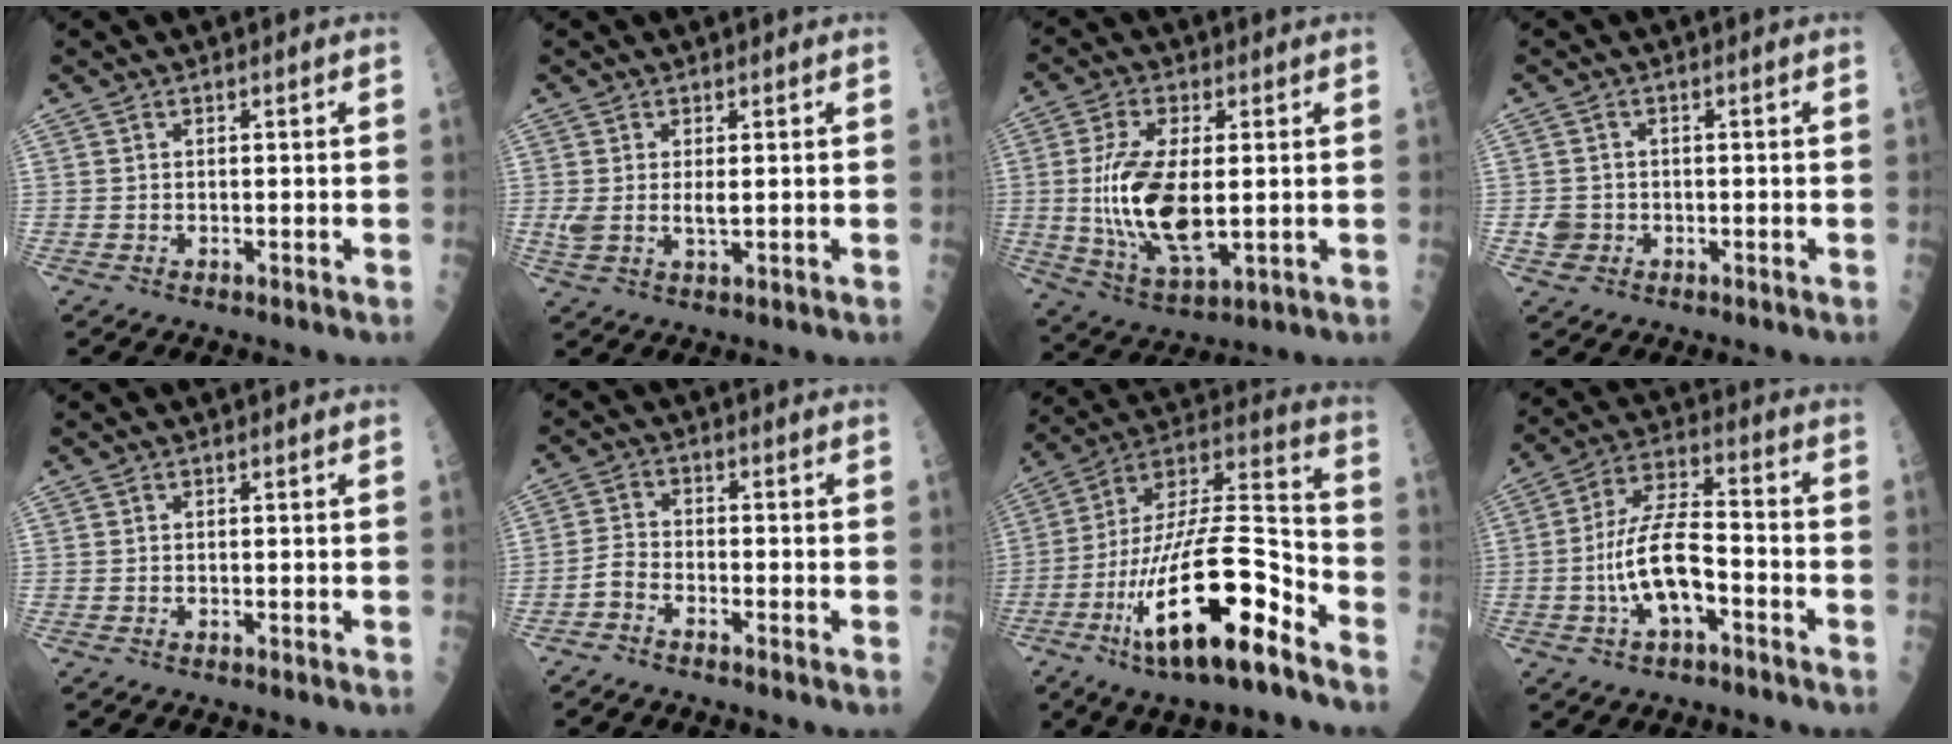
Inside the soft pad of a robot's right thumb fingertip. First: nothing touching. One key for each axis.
{"total": 3.7, "fx": 0.4, "fy": 1.4, "fz": 3.4, "tx": -0.074, "ty": -0.004, "tz": 0.013}
{"total": 15.3, "fx": -0.1, "fy": 6.4, "fz": 13.9, "tx": -0.281, "ty": -0.020, "tz": 0.008}
{"total": 2.5, "fx": -0.6, "fy": 2.3, "fz": 0.8, "tx": -0.001, "ty": 0.007, "tz": -0.010}
{"total": 0.0}
{"total": 3.0, "fx": -2.2, "fy": 0.9, "fz": 1.7, "tx": -0.045, "ty": 0.022, "tz": -0.047}
{"total": 24.7, "fx": -11.5, "fy": 6.4, "fz": 20.9, "tx": -0.410, "ty": 0.050, "tz": -0.199}
{"total": 12.0, "fx": -3.5, "fy": 4.8, "fz": 10.4, "tx": -0.201, "ty": 0.043, "tz": -0.064}